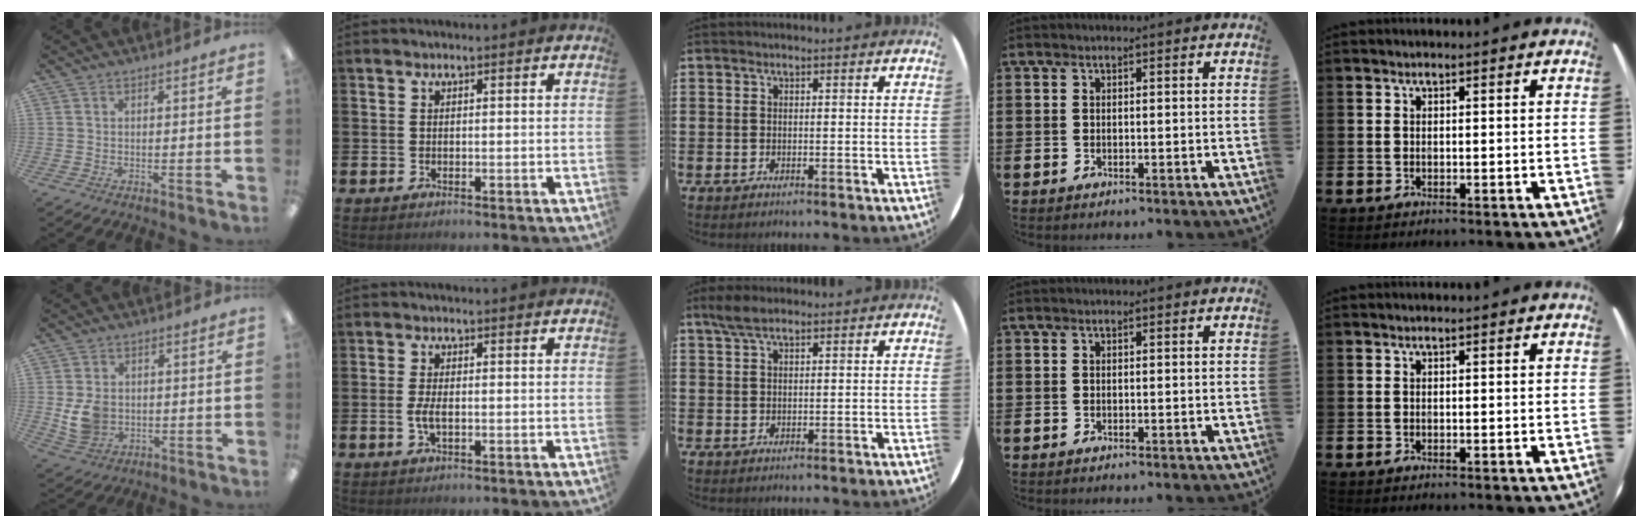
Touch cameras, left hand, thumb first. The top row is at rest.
{"thumb": {"total": 6.4, "force": [0.1, 5.5, 3.3], "torque": [-0.062, 0.005, 0.004]}, "index": {"total": 2.6, "force": [-0.3, 1.1, 2.4], "torque": [-0.033, -0.003, -0.008]}, "middle": {"total": 2.8, "force": [2.1, 0.8, 1.7], "torque": [-0.037, 0.006, 0.037]}}